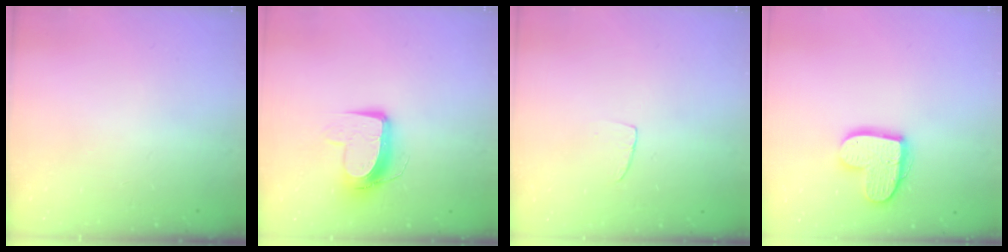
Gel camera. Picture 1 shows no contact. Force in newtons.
{"total": 10.6, "press": 10.6, "slide": 0.6}
{"total": 4.3, "press": 4.3, "slide": 0.3}
{"total": 14.5, "press": 14.5, "slide": 1.0}